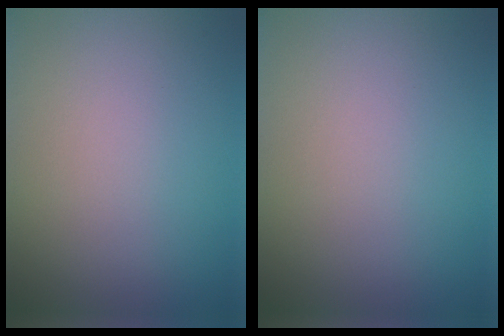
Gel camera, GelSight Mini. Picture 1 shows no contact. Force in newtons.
{"total": 0.0}